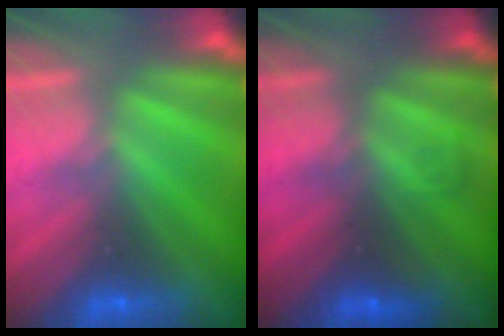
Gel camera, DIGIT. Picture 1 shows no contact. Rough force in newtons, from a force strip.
{"total": 1.7}